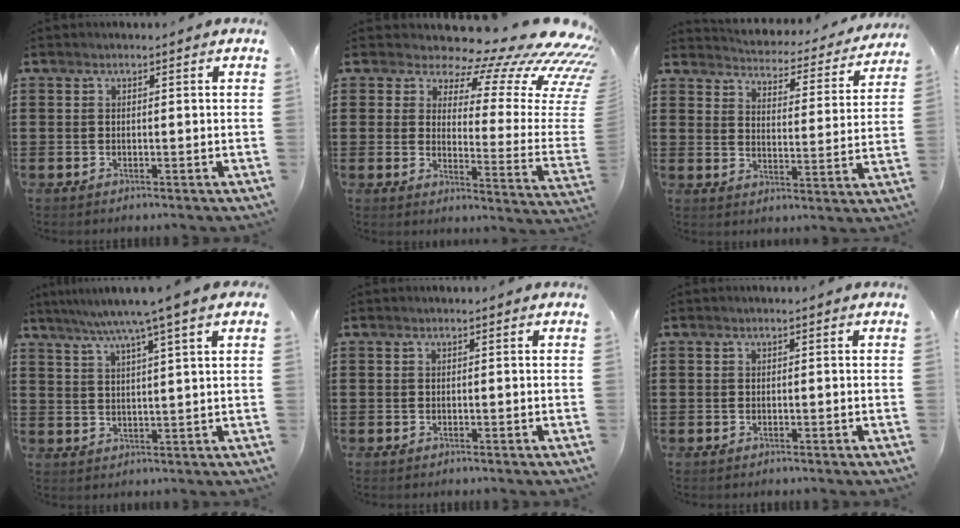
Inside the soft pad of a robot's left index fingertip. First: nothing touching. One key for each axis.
{"total": 13.0, "fx": 10.1, "fy": 4.3, "fz": 6.9, "tx": -0.114, "ty": -0.084, "tz": 0.169}
{"total": 3.5, "fx": 3.5, "fy": 0.2, "fz": 0.2, "tx": -0.027, "ty": -0.033, "tz": 0.054}
{"total": 6.4, "fx": 4.6, "fy": -0.1, "fz": 4.5, "tx": -0.098, "ty": -0.014, "tz": 0.076}
{"total": 0.0}
{"total": 0.0}